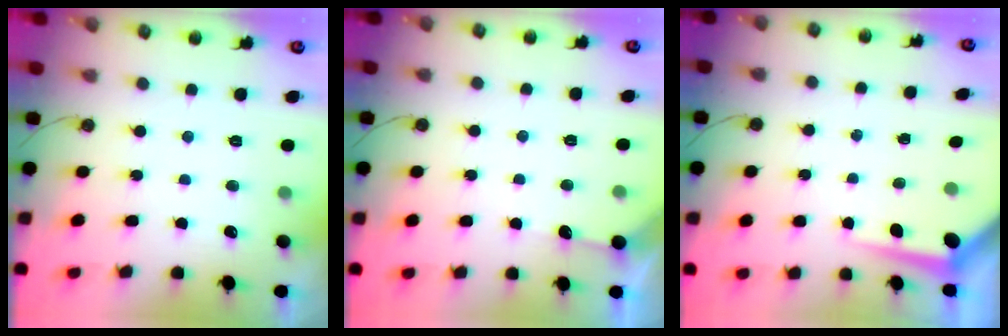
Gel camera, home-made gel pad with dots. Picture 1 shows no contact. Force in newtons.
{"total": 4.0, "press": 4.0, "slide": 0.4}
{"total": 5.4, "press": 5.4, "slide": 0.1}